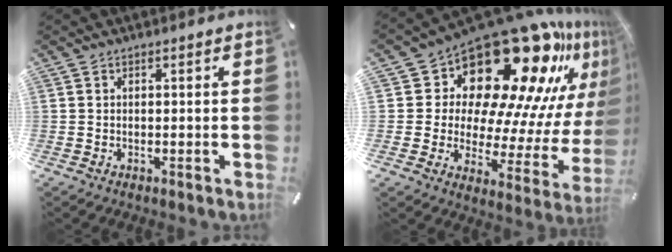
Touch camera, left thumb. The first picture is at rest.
{"total": 25.1, "force": [16.5, 13.1, 13.7], "torque": [-0.189, -0.154, 0.286]}